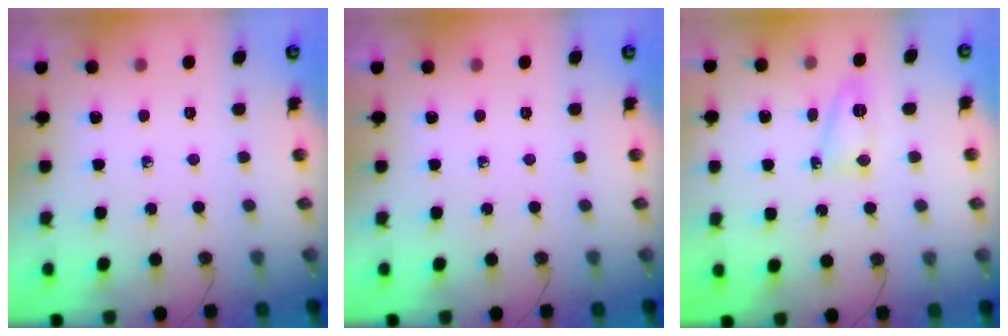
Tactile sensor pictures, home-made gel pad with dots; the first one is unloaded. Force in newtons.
{"total": 0.0}
{"total": 8.4, "press": 8.4, "slide": 0.9}